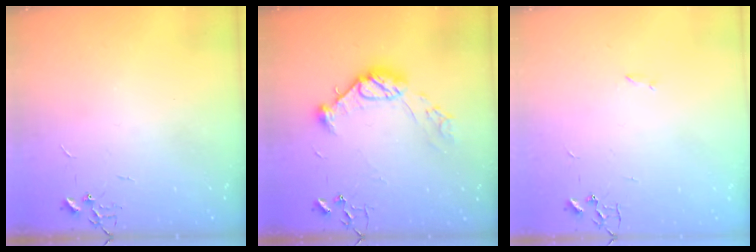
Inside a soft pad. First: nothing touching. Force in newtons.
{"total": 13.0, "press": 12.9, "slide": 0.8}
{"total": 1.3, "press": 1.3, "slide": 0.3}